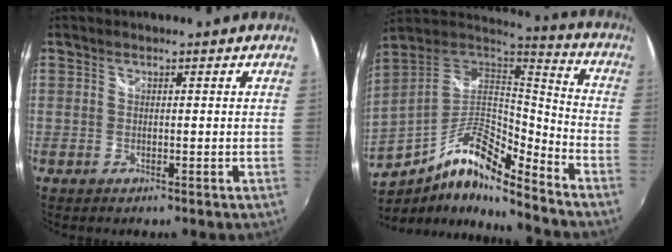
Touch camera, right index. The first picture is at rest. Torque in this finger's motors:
{"motor_torque": [0.65, -0.58, 0.33, 0.08]}